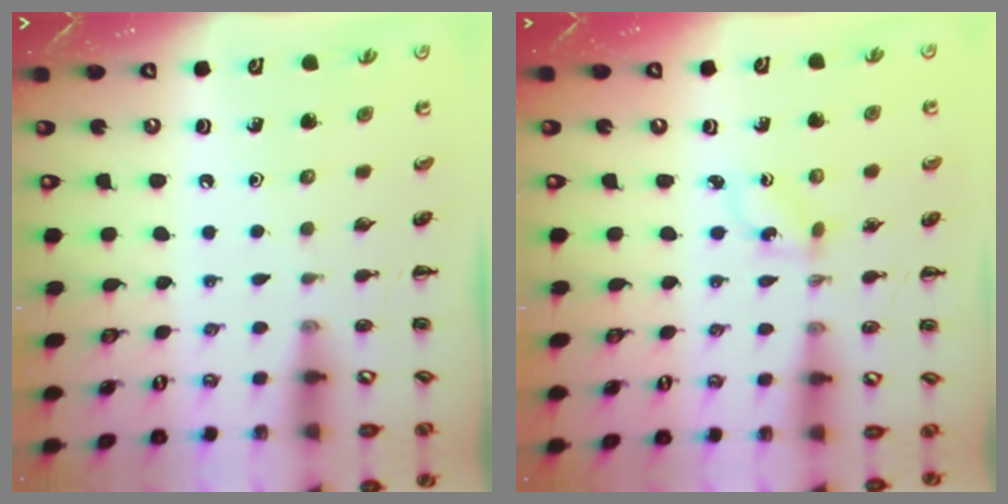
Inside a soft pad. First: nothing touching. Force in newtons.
{"total": 1.2, "press": 1.1, "slide": 0.6}